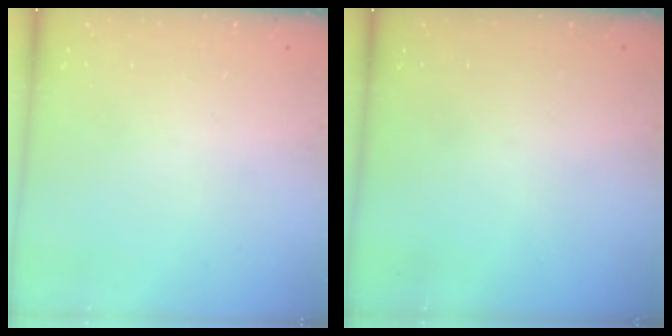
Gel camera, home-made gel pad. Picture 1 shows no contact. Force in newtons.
{"total": 0.0}